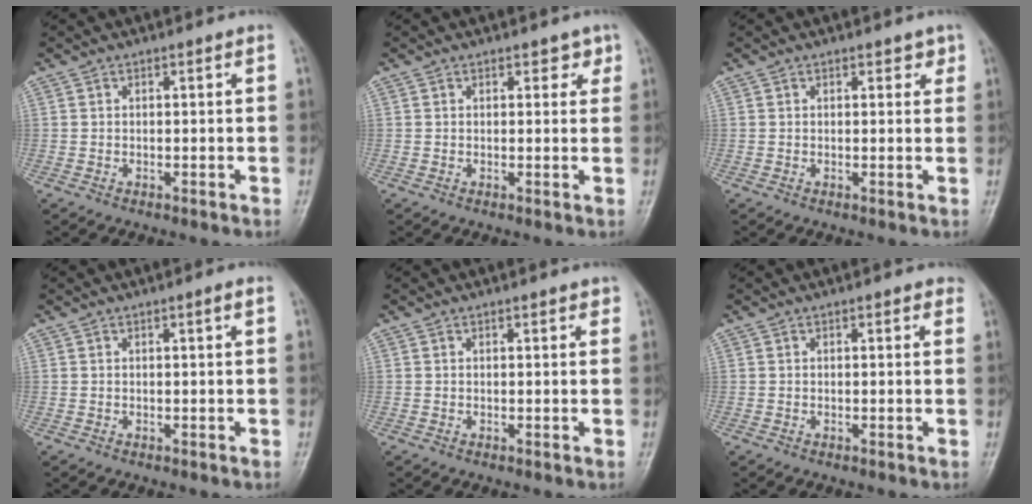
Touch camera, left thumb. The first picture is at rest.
{"total": 2.3, "force": [1.3, 1.4, 1.3], "torque": [0.004, -0.004, 0.013]}
{"total": 2.0, "force": [1.2, 1.1, 1.1], "torque": [0.001, -0.004, 0.012]}
{"total": 0.8, "force": [0.3, 0.0, 0.8], "torque": [-0.014, 0.002, 0.004]}
{"total": 1.2, "force": [0.8, 0.5, 0.8], "torque": [-0.009, -0.001, 0.008]}
{"total": 1.2, "force": [0.7, 0.7, 0.7], "torque": [0.001, 0.001, 0.002]}